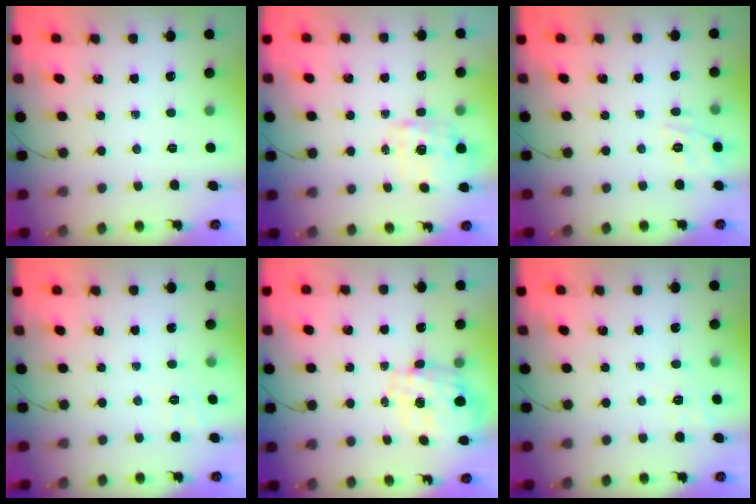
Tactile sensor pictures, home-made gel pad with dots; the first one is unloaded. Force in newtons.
{"total": 1.9, "press": 1.9, "slide": 0.5}
{"total": 10.7, "press": 10.6, "slide": 1.1}
{"total": 2.8, "press": 2.3, "slide": 1.7}
{"total": 1.5, "press": 1.4, "slide": 0.4}
{"total": 1.8, "press": 0.4, "slide": 1.8}